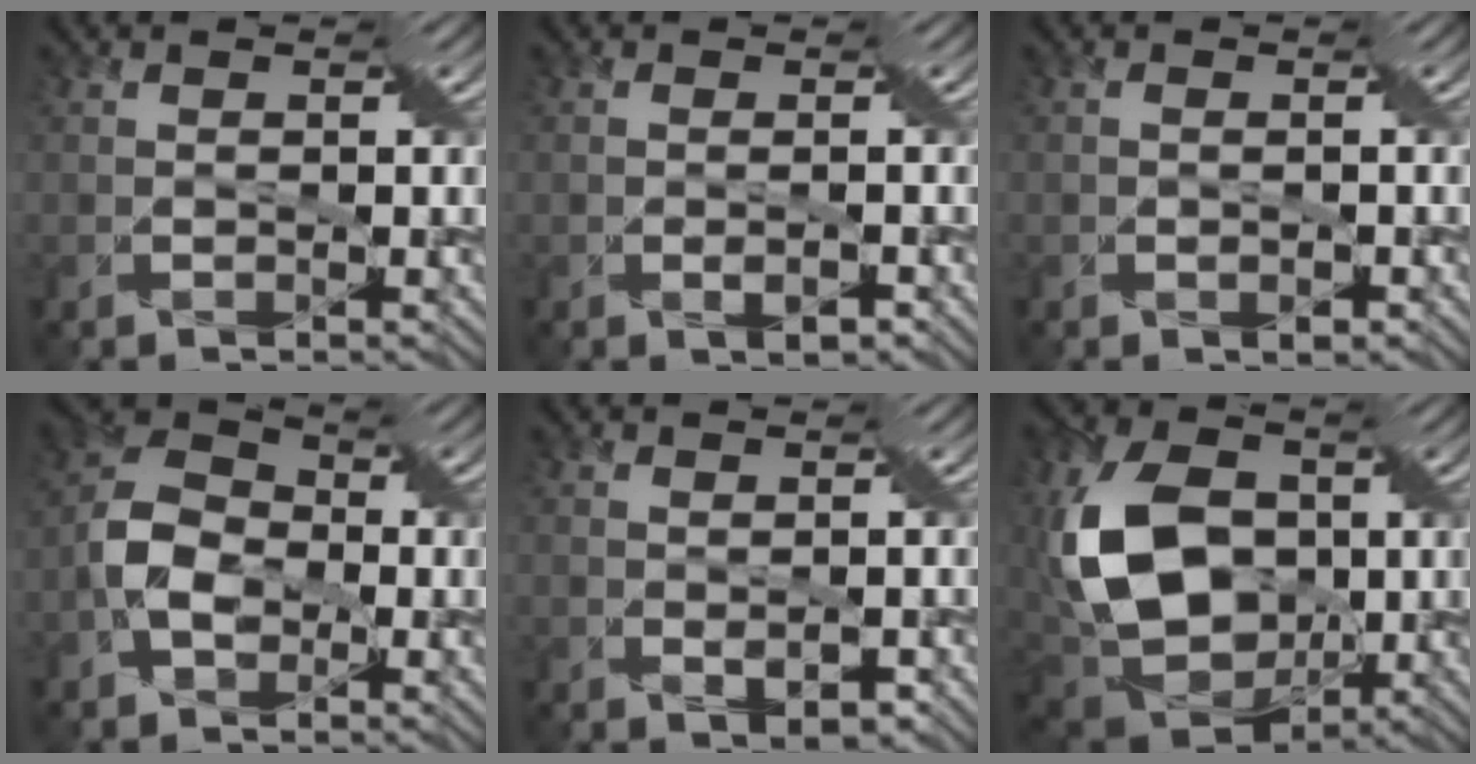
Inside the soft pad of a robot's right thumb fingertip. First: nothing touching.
{"total": 1.9, "force": [-1.0, 0.3, 1.6], "torque": [-0.031, -0.011, -0.013]}
{"total": 1.0, "force": [-0.6, 0.4, 0.7], "torque": [-0.006, -0.008, -0.007]}
{"total": 6.0, "force": [-2.7, 3.9, 3.7], "torque": [-0.099, -0.001, -0.065]}
{"total": 1.9, "force": [-0.2, 0.9, 1.6], "torque": [-0.033, -0.011, 0.004]}
{"total": 14.9, "force": [0.3, 10.4, 10.7], "torque": [-0.271, -0.010, 0.003]}